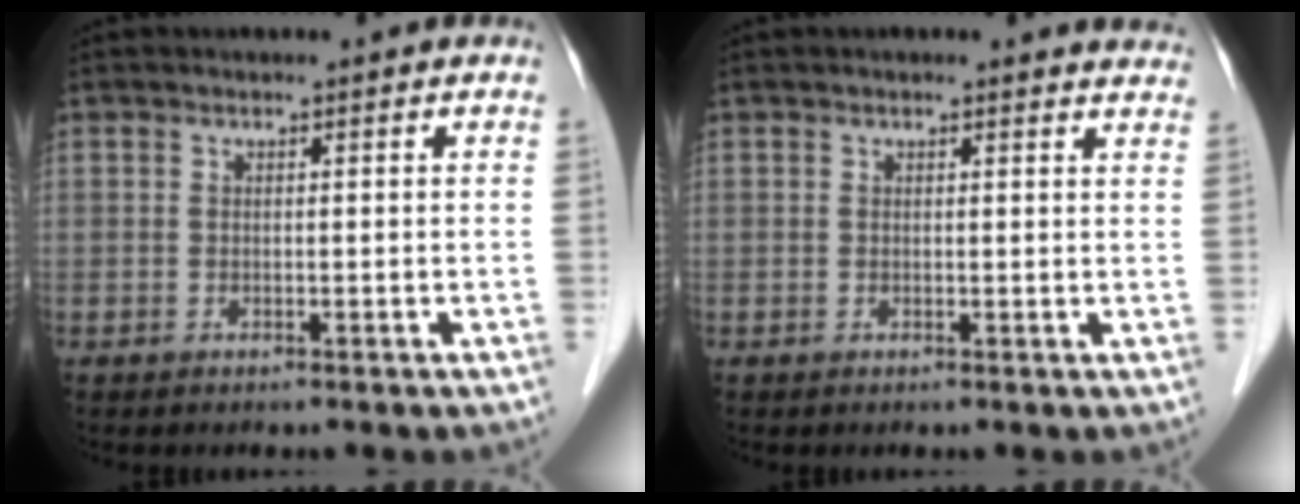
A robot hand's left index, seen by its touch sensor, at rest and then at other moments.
{"total": 4.5, "force": [4.3, 0.9, 0.8], "torque": [0.000, -0.008, 0.023]}